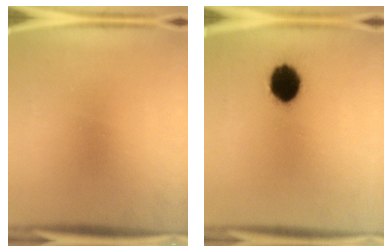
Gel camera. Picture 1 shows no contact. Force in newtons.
{"total": 10.0}